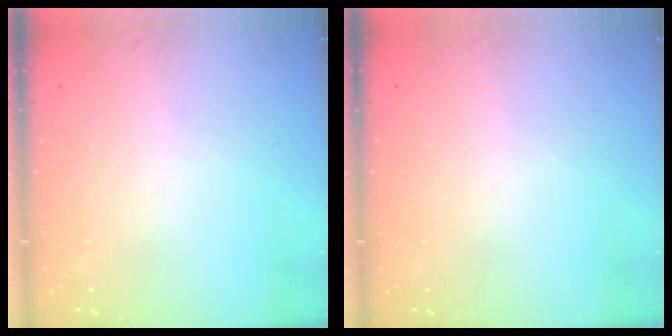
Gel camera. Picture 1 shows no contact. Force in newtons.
{"total": 0.0}